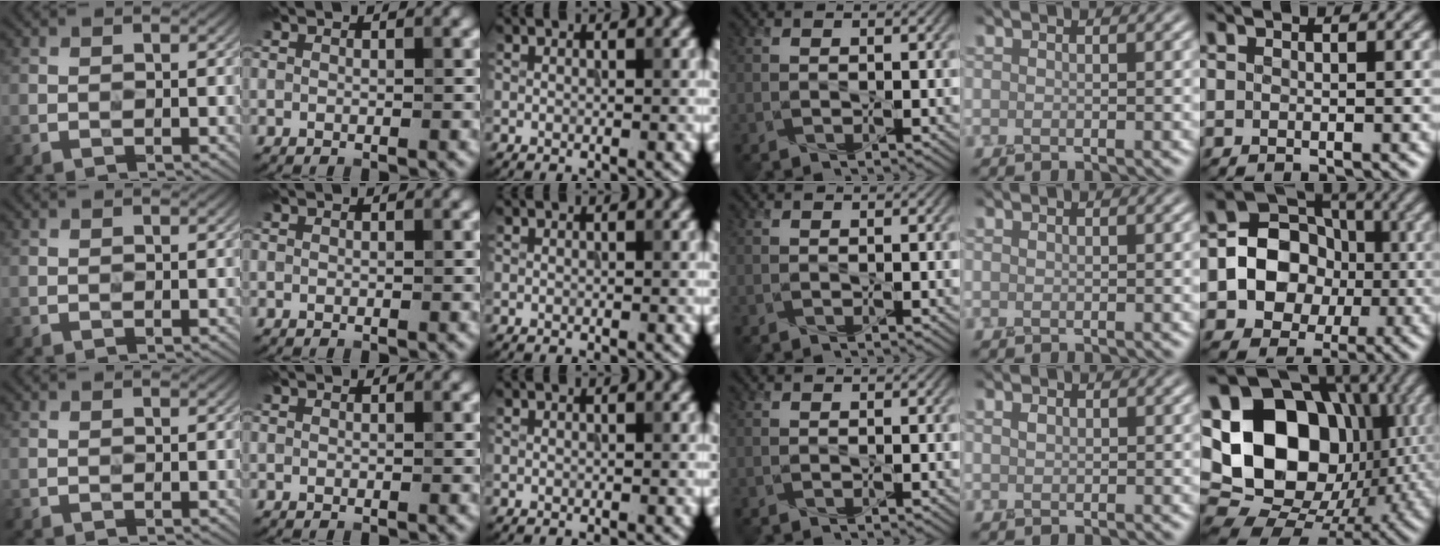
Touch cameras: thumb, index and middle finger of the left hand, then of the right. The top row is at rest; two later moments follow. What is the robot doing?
{"motion": "press", "object": "button"}